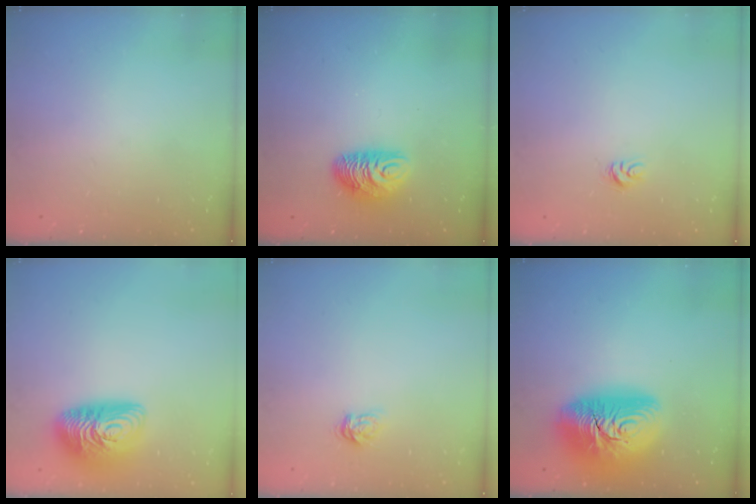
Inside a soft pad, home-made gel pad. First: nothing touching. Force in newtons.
{"total": 9.3, "press": 9.2, "slide": 0.6}
{"total": 4.2, "press": 4.2, "slide": 0.2}
{"total": 15.1, "press": 15.1, "slide": 0.9}
{"total": 4.5, "press": 4.5, "slide": 0.6}
{"total": 20.2, "press": 20.1, "slide": 1.4}